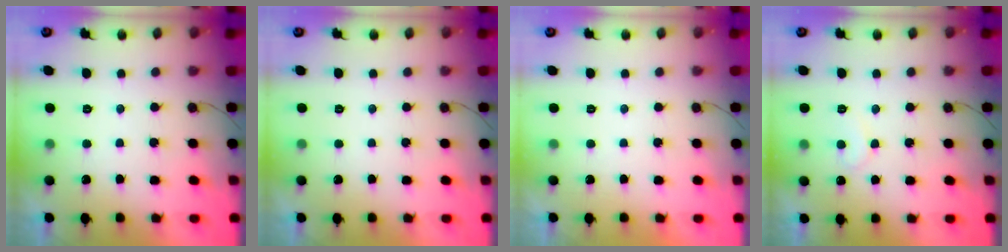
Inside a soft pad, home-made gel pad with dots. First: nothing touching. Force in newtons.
{"total": 0.0}
{"total": 1.7, "press": 1.7, "slide": 0.1}
{"total": 6.3, "press": 6.3, "slide": 0.4}